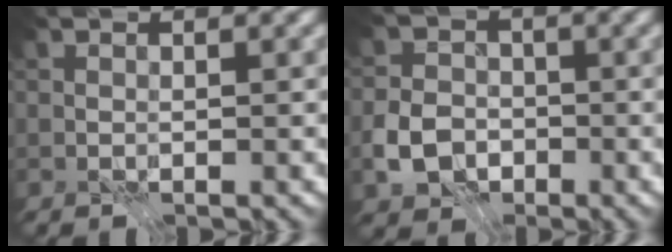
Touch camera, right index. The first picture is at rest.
{"total": 3.8, "force": [-1.8, 3.0, 1.4], "torque": [-0.018, 0.002, -0.044]}